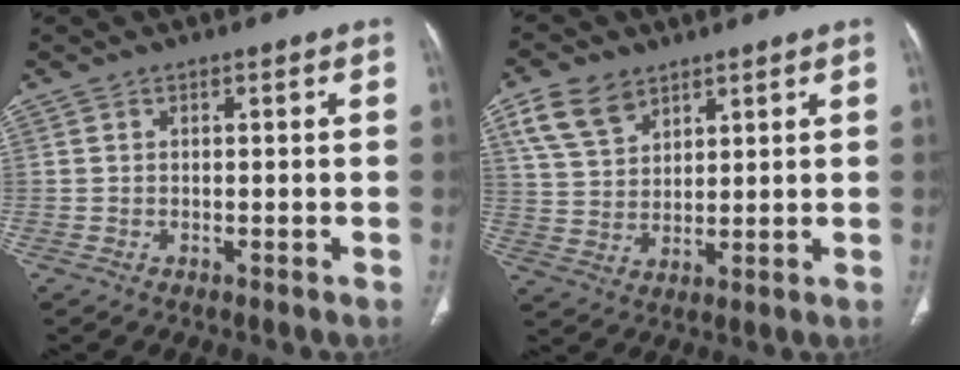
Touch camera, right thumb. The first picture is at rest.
{"total": 8.7, "force": [5.2, 5.4, 4.4], "torque": [-0.072, -0.015, 0.108]}